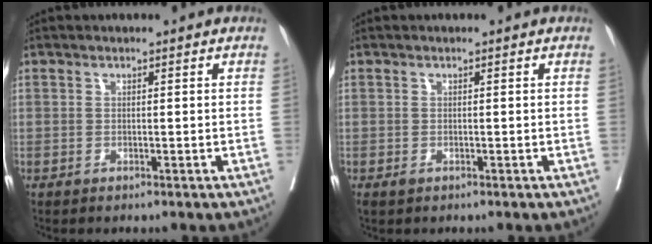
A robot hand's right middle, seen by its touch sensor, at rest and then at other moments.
{"total": 0.7, "force": [-0.3, 0.4, 0.4], "torque": [-0.007, 0.000, -0.001]}